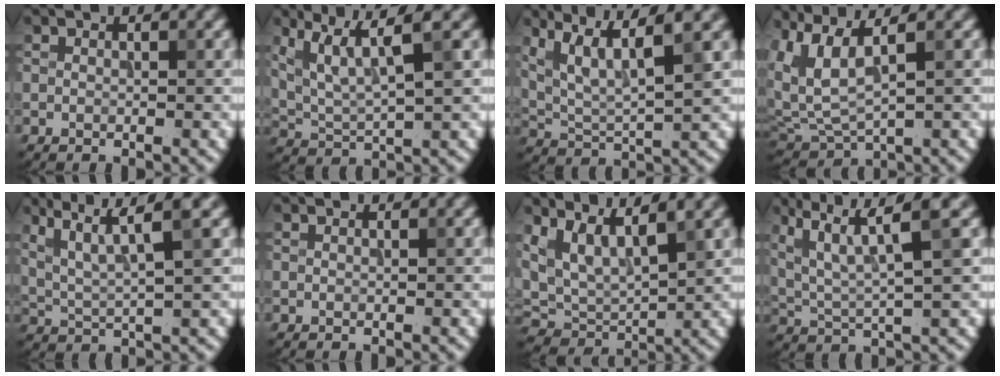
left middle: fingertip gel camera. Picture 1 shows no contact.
{"total": 6.1, "force": [3.0, 1.3, 5.1], "torque": [-0.097, 0.004, 0.065]}
{"total": 7.0, "force": [3.9, 1.6, 5.6], "torque": [-0.104, 0.005, 0.078]}
{"total": 6.2, "force": [3.2, 2.0, 5.0], "torque": [-0.123, 0.007, 0.069]}
{"total": 5.5, "force": [2.8, 1.0, 4.6], "torque": [-0.086, 0.003, 0.059]}
{"total": 0.0}
{"total": 5.8, "force": [2.9, 2.5, 4.4], "torque": [-0.098, -0.002, 0.059]}
{"total": 6.9, "force": [2.9, 1.6, 6.0], "torque": [-0.111, 0.004, 0.059]}